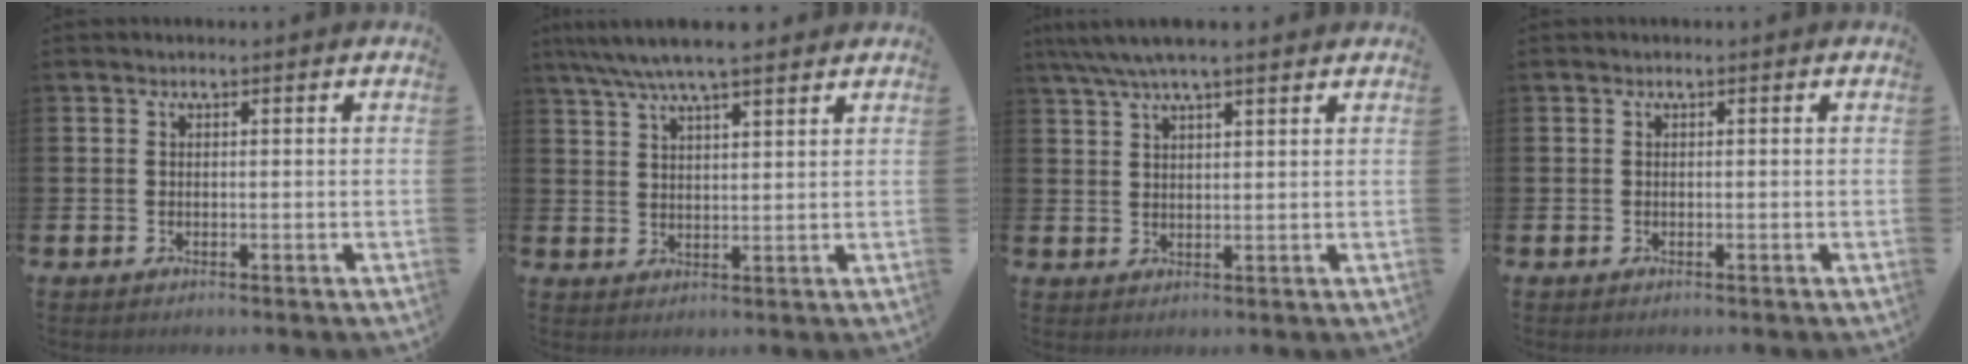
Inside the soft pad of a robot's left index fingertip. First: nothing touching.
{"total": 6.7, "force": [5.9, 0.9, 3.0], "torque": [-0.072, -0.014, 0.108]}
{"total": 5.4, "force": [4.4, 0.9, 2.8], "torque": [-0.065, -0.006, 0.081]}
{"total": 0.0}